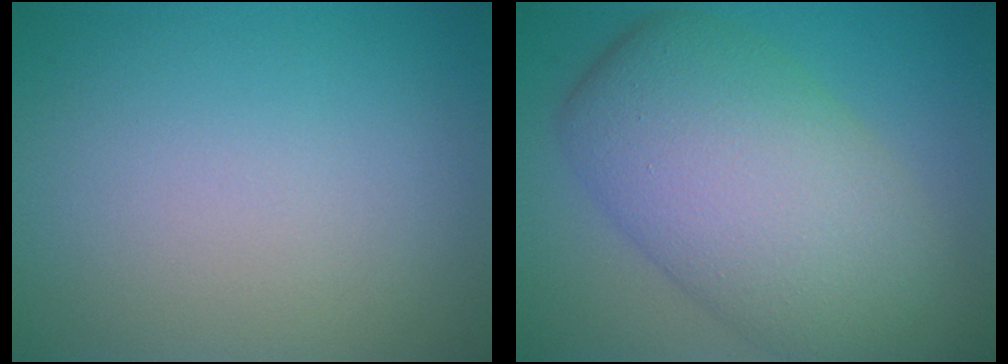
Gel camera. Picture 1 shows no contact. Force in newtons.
{"total": 10.8, "press": 10.8, "slide": 0.4}